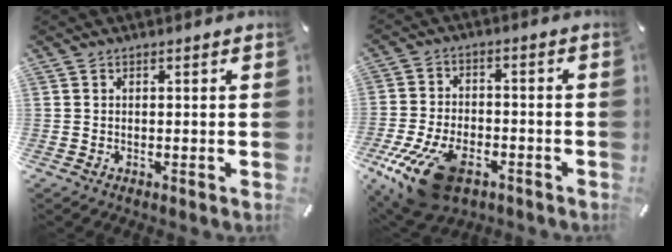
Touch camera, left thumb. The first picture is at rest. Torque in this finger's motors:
{"motor_torque": [1.49, 3.52, 0.61, 0.24, 0.23]}